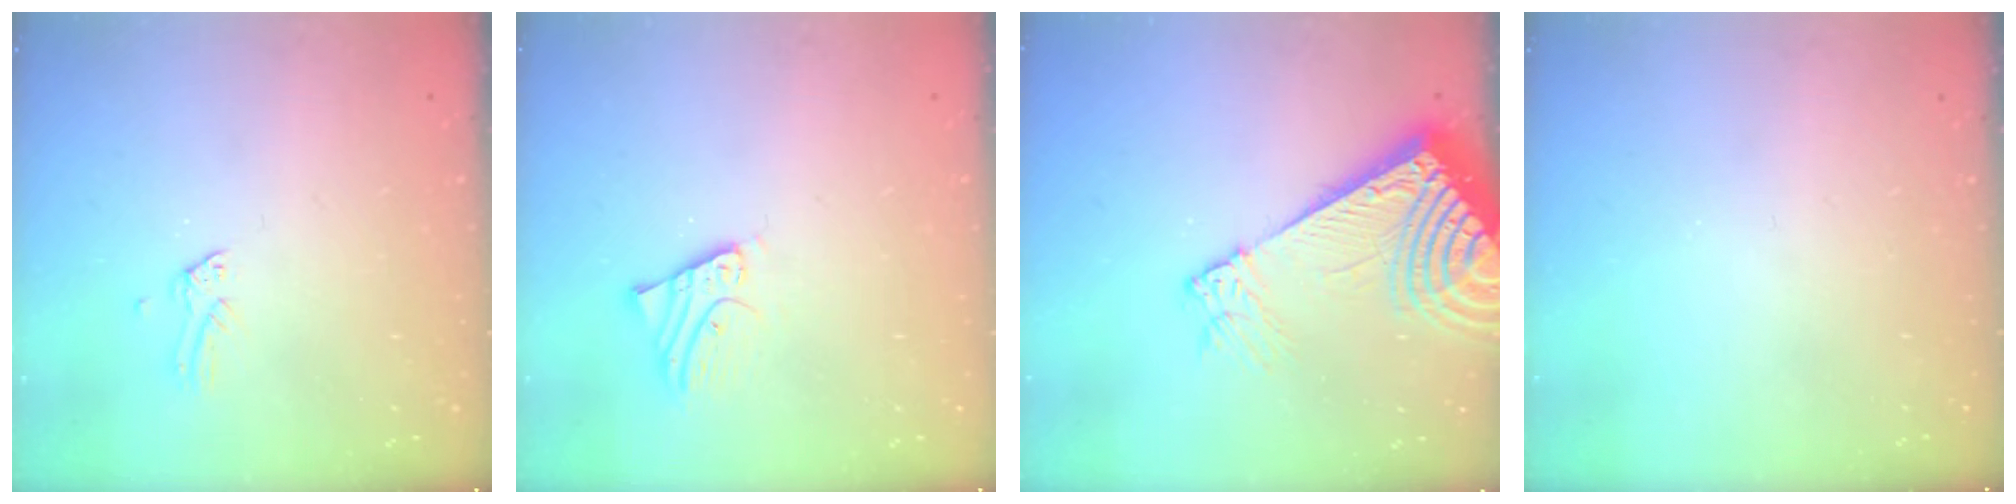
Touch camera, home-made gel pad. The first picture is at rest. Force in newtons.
{"total": 2.8, "press": 2.8, "slide": 0.2}
{"total": 16.3, "press": 16.1, "slide": 3.0}
{"total": 0.0}